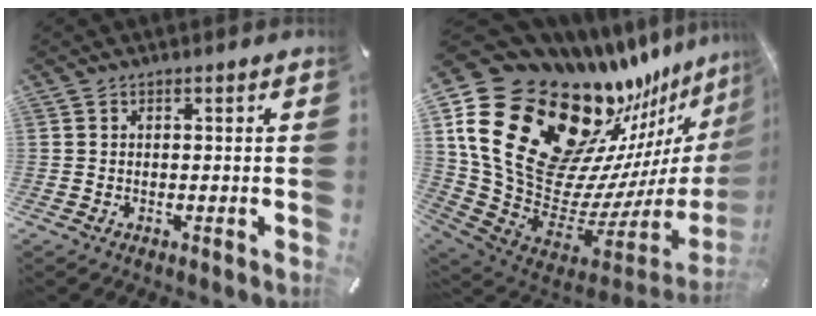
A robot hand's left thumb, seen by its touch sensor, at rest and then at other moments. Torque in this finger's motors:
{"motor_torque": [3.38, 1.63, 1.53, -1.24, 0.59]}